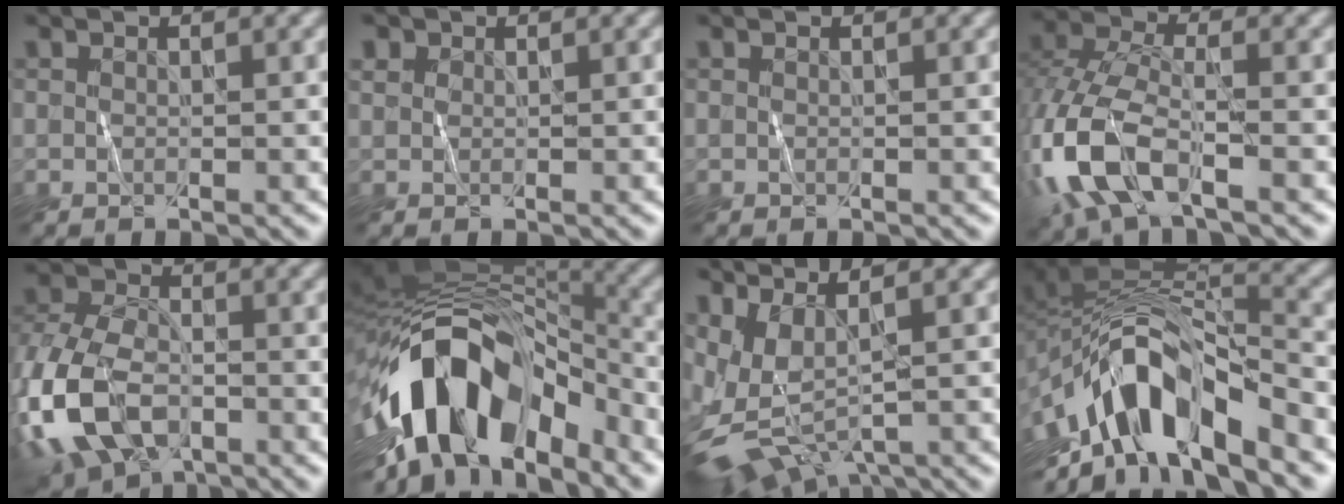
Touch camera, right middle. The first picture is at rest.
{"total": 1.0, "force": [0.5, 0.9, 0.2], "torque": [0.001, -0.001, 0.002]}
{"total": 0.0}
{"total": 9.1, "force": [-3.7, 4.4, 7.0], "torque": [-0.174, -0.005, -0.086]}
{"total": 11.9, "force": [-5.3, 7.2, 8.0], "torque": [-0.193, -0.019, -0.110]}
{"total": 14.1, "force": [-6.5, 7.8, 9.8], "torque": [-0.172, 0.005, -0.110]}
{"total": 5.1, "force": [-0.8, 2.4, 4.4], "torque": [-0.099, -0.017, -0.004]}
{"total": 11.9, "force": [-5.4, 5.2, 9.2], "torque": [-0.154, 0.008, -0.103]}